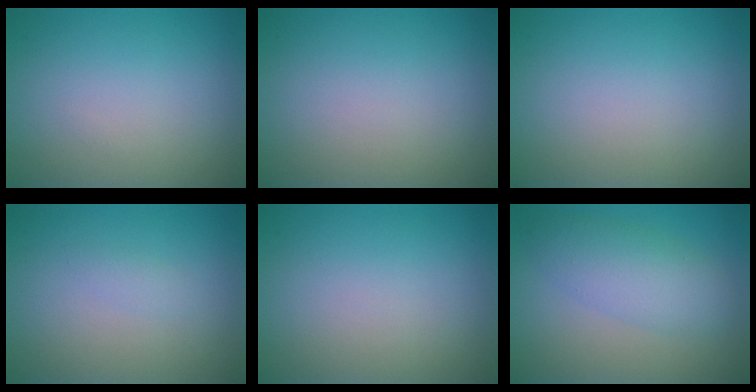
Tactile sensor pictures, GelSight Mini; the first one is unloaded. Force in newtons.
{"total": 0.0}
{"total": 0.0}
{"total": 0.7, "press": 0.7, "slide": 0.0}
{"total": 0.0}
{"total": 4.2, "press": 4.2, "slide": 0.1}